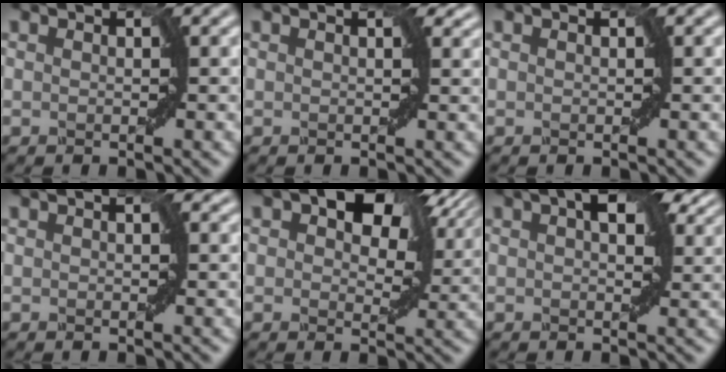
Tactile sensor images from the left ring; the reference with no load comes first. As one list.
[{"total": 1.2, "force": [1.0, 0.4, 0.6], "torque": [-0.006, -0.003, 0.012]}, {"total": 0.0}, {"total": 0.7, "force": [0.6, 0.2, 0.2], "torque": [-0.005, -0.003, 0.005]}, {"total": 9.8, "force": [4.6, 5.1, 7.0], "torque": [-0.087, 0.015, 0.064]}, {"total": 6.2, "force": [3.0, 2.8, 4.7], "torque": [-0.054, 0.019, 0.036]}]